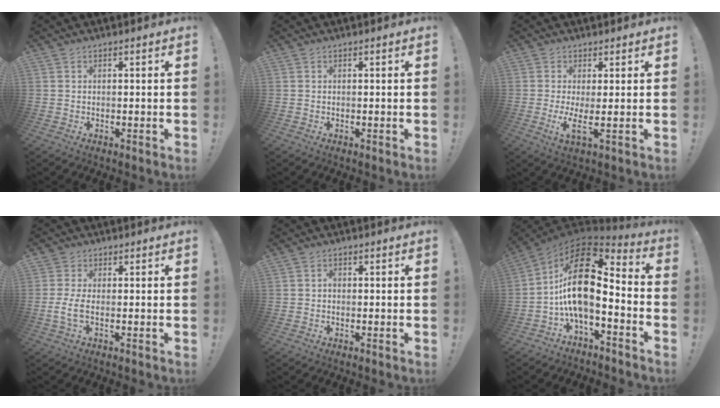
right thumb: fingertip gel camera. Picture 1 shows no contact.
{"total": 0.0}
{"total": 4.9, "force": [0.8, 0.2, 4.8], "torque": [-0.087, -0.027, 0.012]}
{"total": 4.1, "force": [-0.6, 1.8, 3.6], "torque": [-0.066, -0.005, -0.010]}
{"total": 1.1, "force": [-0.5, 0.9, 0.4], "torque": [-0.012, 0.006, -0.008]}
{"total": 18.5, "force": [1.3, 8.6, 16.3], "torque": [-0.290, -0.007, 0.020]}